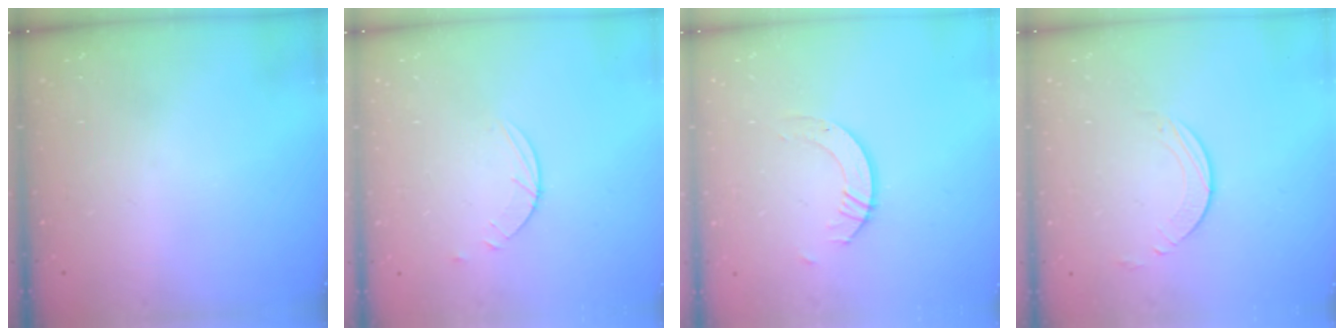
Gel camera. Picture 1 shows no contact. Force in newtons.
{"total": 2.5, "press": 2.4, "slide": 0.3}
{"total": 3.9, "press": 3.9, "slide": 0.3}
{"total": 3.2, "press": 3.2, "slide": 0.3}